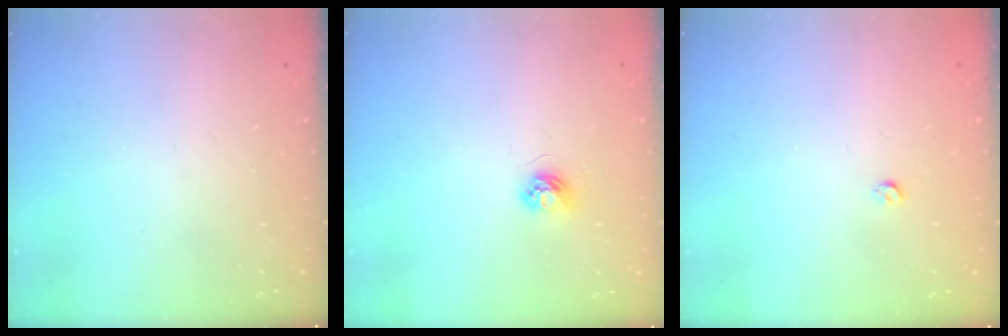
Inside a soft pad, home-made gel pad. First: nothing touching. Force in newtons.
{"total": 4.0, "press": 4.0, "slide": 0.4}
{"total": 2.8, "press": 2.8, "slide": 0.5}